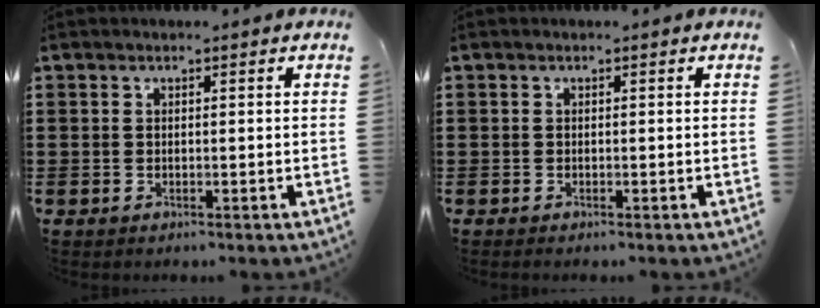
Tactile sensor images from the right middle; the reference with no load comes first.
{"total": 0.0}